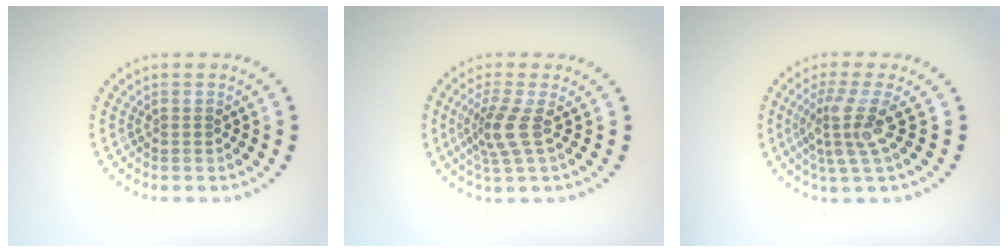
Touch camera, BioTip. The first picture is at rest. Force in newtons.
{"total": 2.9, "press": 2.1, "slide": 2.0}
{"total": 3.6, "press": 2.6, "slide": 2.5}